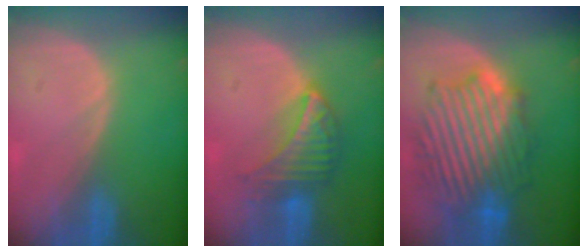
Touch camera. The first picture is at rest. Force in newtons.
{"total": 6.5, "press": 6.4, "slide": 1.1}
{"total": 12.9, "press": 12.8, "slide": 1.1}